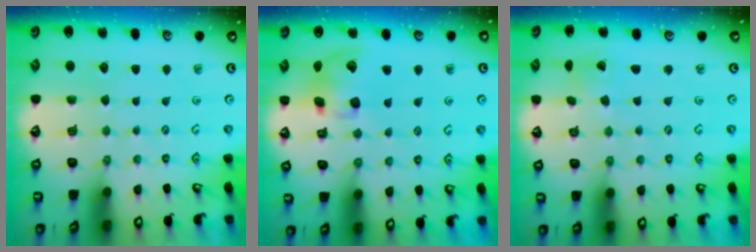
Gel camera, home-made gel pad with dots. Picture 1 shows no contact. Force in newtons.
{"total": 12.8, "press": 12.6, "slide": 1.9}
{"total": 2.4, "press": 2.4, "slide": 0.2}